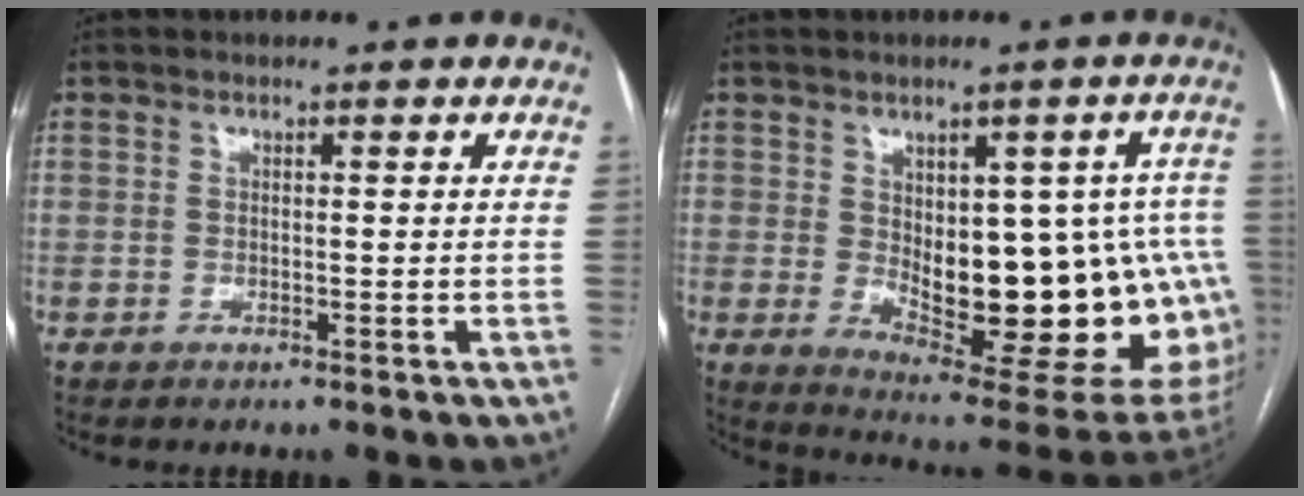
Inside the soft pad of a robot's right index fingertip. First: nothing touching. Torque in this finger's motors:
{"motor_torque": [1.43, -0.71, 0.77, 0.13]}